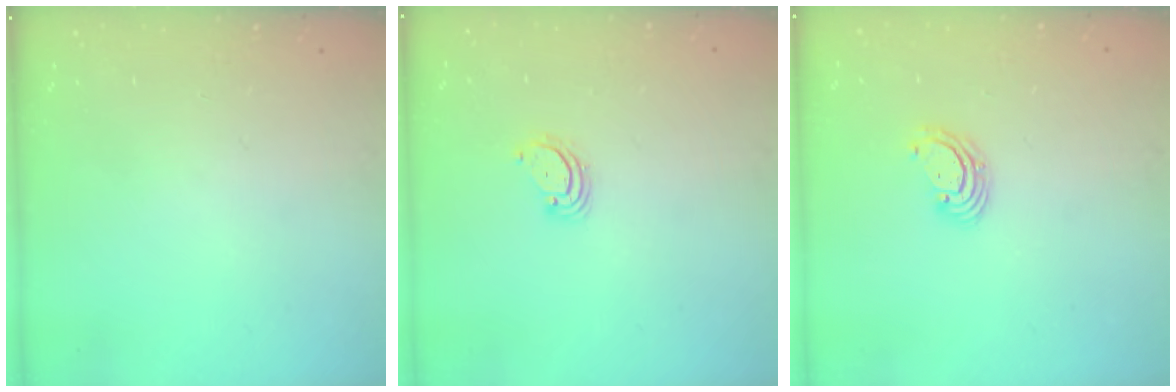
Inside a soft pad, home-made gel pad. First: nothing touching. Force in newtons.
{"total": 2.9, "press": 2.9, "slide": 0.3}
{"total": 3.1, "press": 3.1, "slide": 0.1}